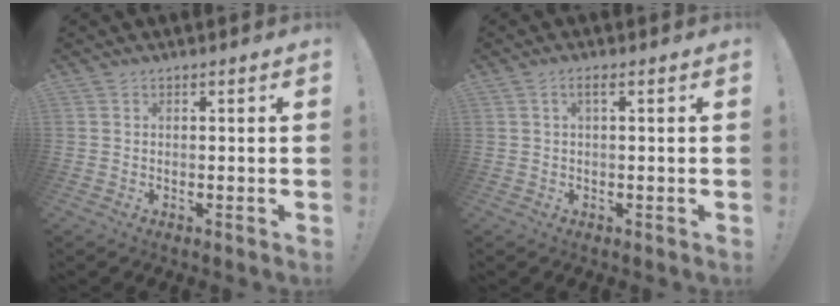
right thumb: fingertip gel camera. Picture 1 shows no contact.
{"total": 2.0, "force": [0.5, 0.4, 1.9], "torque": [-0.031, 0.000, 0.005]}